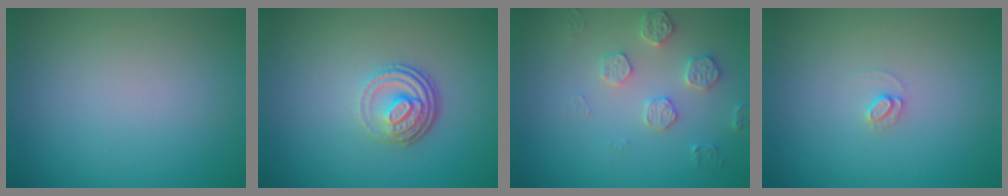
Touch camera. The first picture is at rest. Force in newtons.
{"total": 3.8, "press": 2.7, "slide": 2.7}
{"total": 2.7, "press": 2.7, "slide": 0.5}
{"total": 0.9, "press": 0.9, "slide": 0.1}